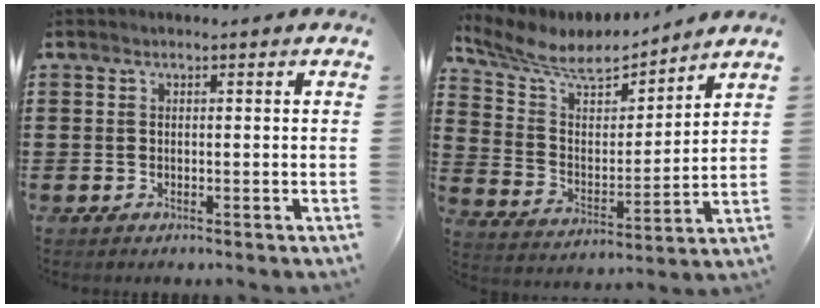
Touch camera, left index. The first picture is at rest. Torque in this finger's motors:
{"motor_torque": [-0.34, -0.82, 0.15, 0.02]}